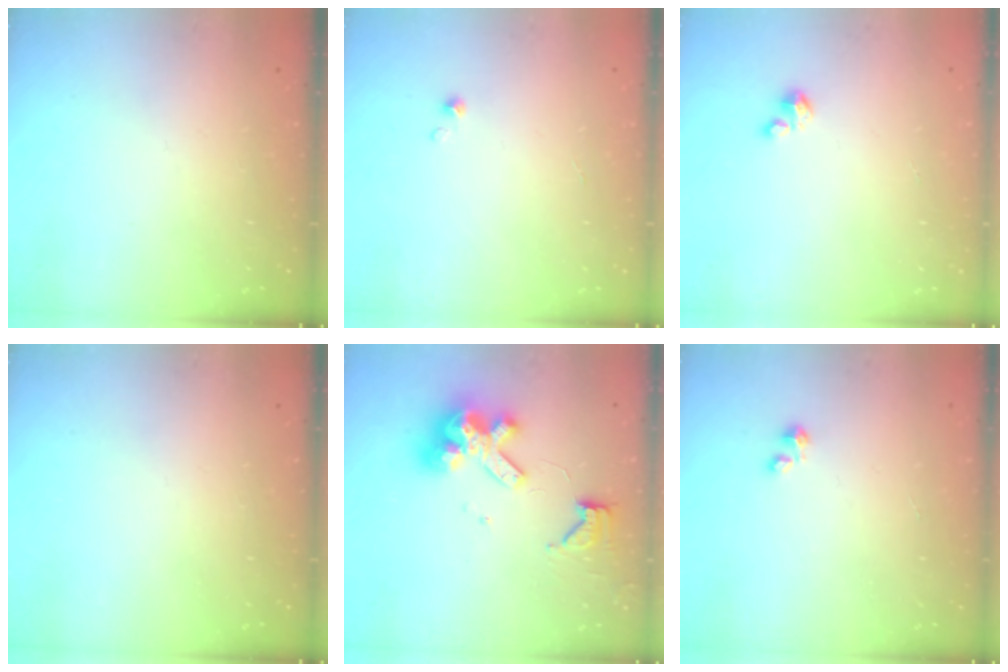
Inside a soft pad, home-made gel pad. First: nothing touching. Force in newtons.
{"total": 0.0}
{"total": 1.2, "press": 1.2, "slide": 0.2}
{"total": 0.0}
{"total": 12.3, "press": 12.2, "slide": 1.4}
{"total": 0.0}